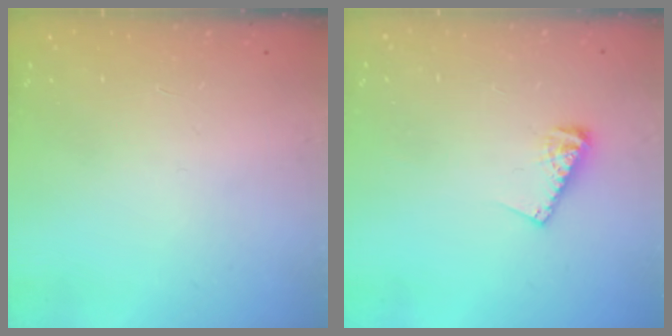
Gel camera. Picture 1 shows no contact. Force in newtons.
{"total": 7.3, "press": 7.3, "slide": 0.4}